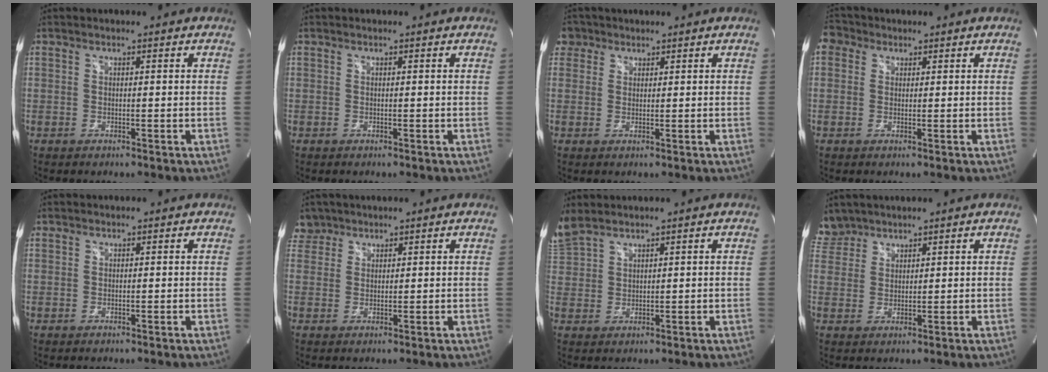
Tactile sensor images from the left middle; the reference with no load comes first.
{"total": 0.0}
{"total": 3.3, "force": [1.9, 2.7, 0.2], "torque": [-0.001, 0.016, 0.033]}
{"total": 3.3, "force": [1.5, 2.8, 0.8], "torque": [-0.017, 0.020, 0.026]}
{"total": 0.8, "force": [0.6, 0.5, 0.0], "torque": [0.001, 0.003, 0.008]}
{"total": 3.4, "force": [2.8, 1.9, -0.4], "torque": [0.012, 0.009, 0.055]}
{"total": 5.6, "force": [5.2, 1.0, 1.9], "torque": [-0.065, 0.017, 0.123]}
{"total": 4.6, "force": [4.2, 1.9, -0.2], "torque": [0.004, 0.011, 0.090]}